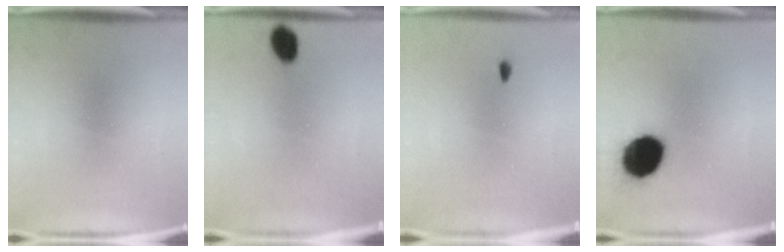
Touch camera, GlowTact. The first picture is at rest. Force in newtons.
{"total": 5.1}
{"total": 0.6}
{"total": 15.7}